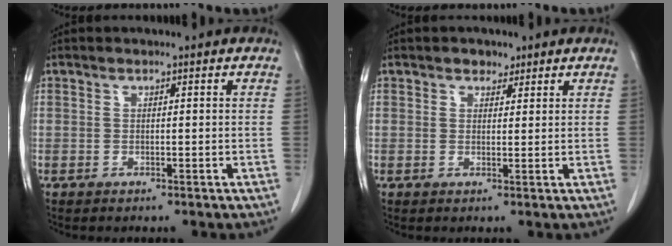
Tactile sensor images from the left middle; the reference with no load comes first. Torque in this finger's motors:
{"motor_torque": [0.26, -0.23, -0.04, 0.01]}